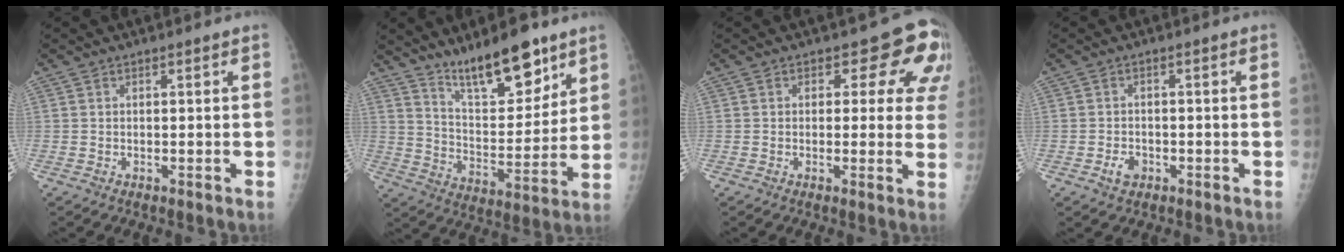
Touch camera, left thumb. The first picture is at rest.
{"total": 15.5, "force": [11.1, 5.0, 9.6], "torque": [-0.117, -0.079, 0.193]}
{"total": 9.6, "force": [4.7, 5.9, 5.8], "torque": [-0.013, -0.016, 0.036]}
{"total": 2.5, "force": [-1.2, 1.8, 1.2], "torque": [-0.012, 0.007, -0.017]}